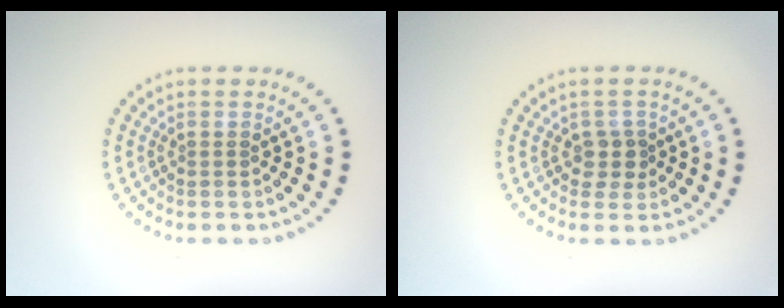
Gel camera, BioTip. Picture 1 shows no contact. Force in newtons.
{"total": 1.9, "press": 1.6, "slide": 1.0}